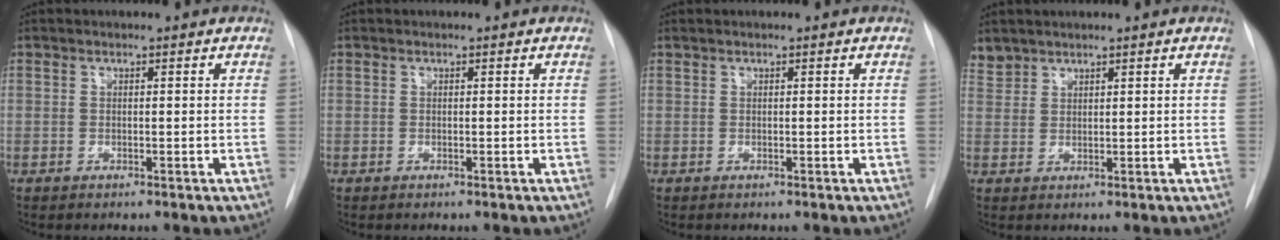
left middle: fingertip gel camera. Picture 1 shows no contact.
{"total": 0.0}
{"total": 0.0}
{"total": 2.4, "force": [2.3, 0.9, -0.3], "torque": [0.006, 0.011, 0.046]}